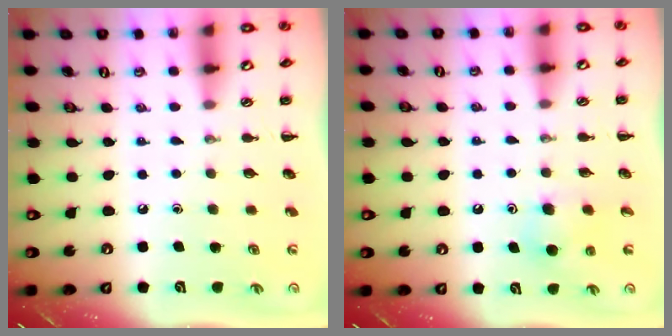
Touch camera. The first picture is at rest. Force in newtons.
{"total": 6.4, "press": 6.2, "slide": 1.4}